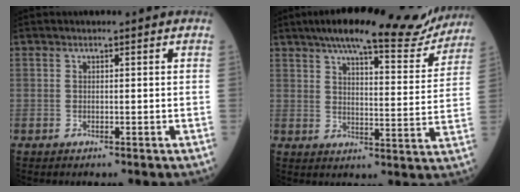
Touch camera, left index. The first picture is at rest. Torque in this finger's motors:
{"motor_torque": [1.13, -1.01, 0.29, 0.07]}